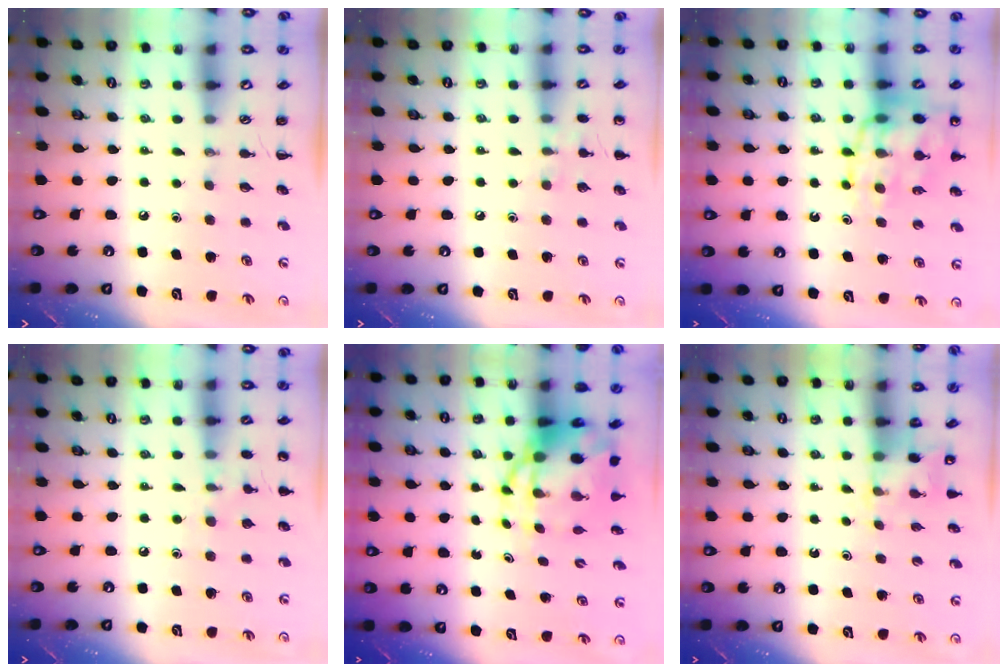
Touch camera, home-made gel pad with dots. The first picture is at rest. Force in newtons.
{"total": 6.0, "press": 5.7, "slide": 1.7}
{"total": 19.8, "press": 19.4, "slide": 4.1}
{"total": 6.6, "press": 6.3, "slide": 1.9}
{"total": 9.2, "press": 9.0, "slide": 2.2}
{"total": 4.3, "press": 4.2, "slide": 0.8}